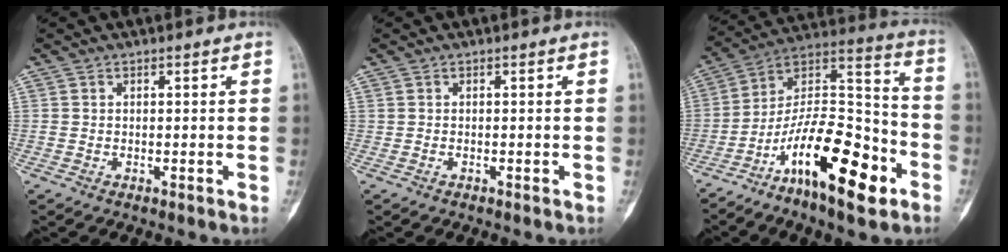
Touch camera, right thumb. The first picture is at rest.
{"total": 0.0}
{"total": 20.9, "force": [-10.4, 7.5, 16.5], "torque": [-0.257, 0.084, -0.179]}